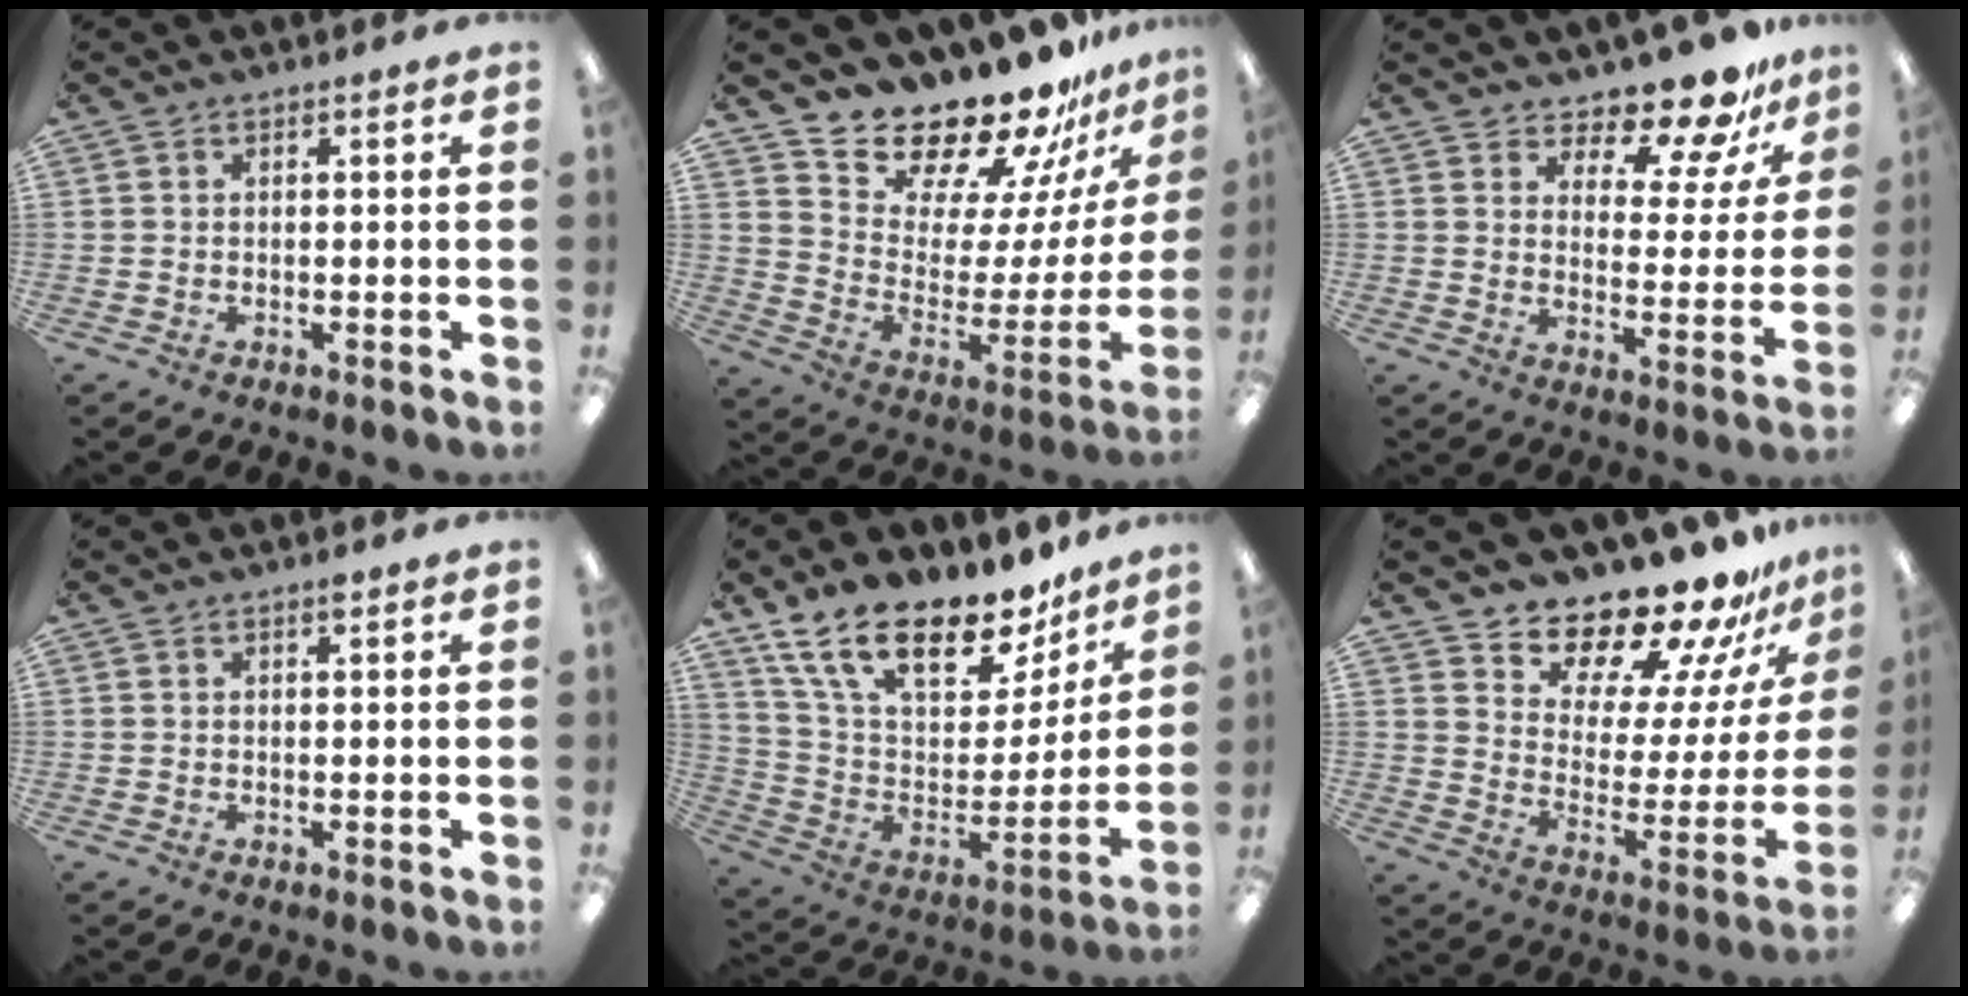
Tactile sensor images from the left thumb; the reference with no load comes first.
{"total": 19.4, "force": [18.4, 4.7, 3.7], "torque": [-0.060, -0.175, 0.318]}
{"total": 12.2, "force": [11.0, 3.7, 3.9], "torque": [-0.067, -0.089, 0.197]}
{"total": 0.9, "force": [0.7, 0.2, 0.6], "torque": [-0.006, -0.002, 0.009]}
{"total": 22.5, "force": [16.3, 9.3, 12.4], "torque": [-0.215, -0.103, 0.289]}
{"total": 16.6, "force": [15.7, 4.0, 3.8], "torque": [-0.064, -0.144, 0.261]}